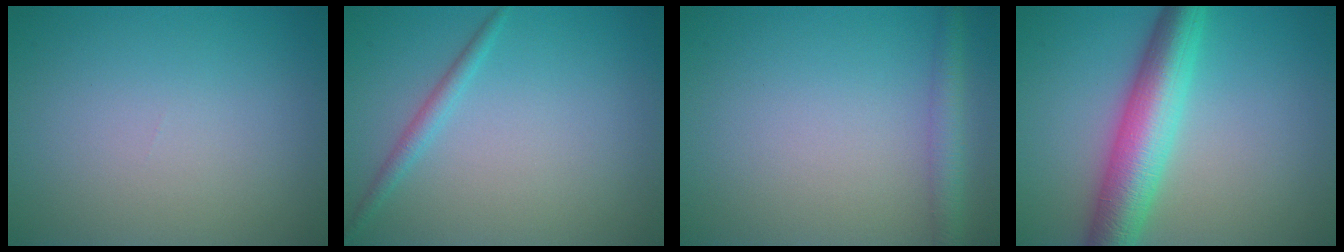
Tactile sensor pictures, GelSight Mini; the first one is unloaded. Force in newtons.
{"total": 1.4, "press": 1.4, "slide": 0.0}
{"total": 2.4, "press": 2.4, "slide": 0.1}
{"total": 7.1, "press": 7.1, "slide": 0.1}